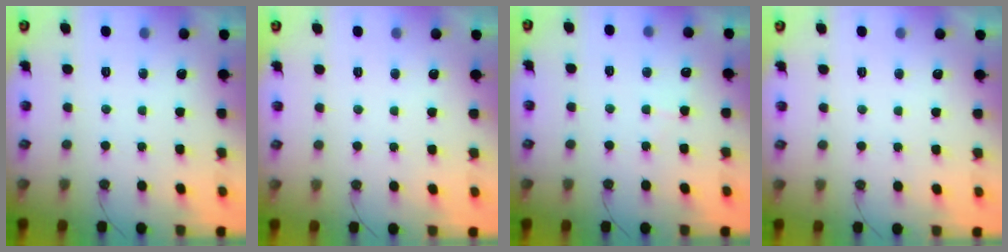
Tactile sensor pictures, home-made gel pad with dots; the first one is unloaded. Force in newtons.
{"total": 0.0}
{"total": 5.0, "press": 4.9, "slide": 0.6}
{"total": 0.0}